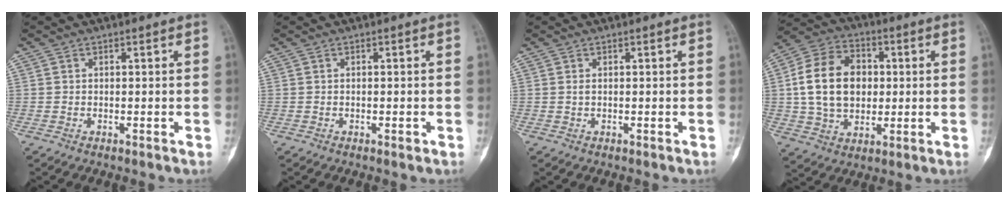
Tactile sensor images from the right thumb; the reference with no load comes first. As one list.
[{"total": 0.7, "force": [-0.3, 0.3, 0.6], "torque": [-0.010, 0.000, -0.004]}, {"total": 0.7, "force": [0.1, 0.4, 0.6], "torque": [-0.011, 0.000, 0.001]}, {"total": 16.0, "force": [1.3, 11.8, 10.7], "torque": [-0.168, 0.015, 0.023]}]